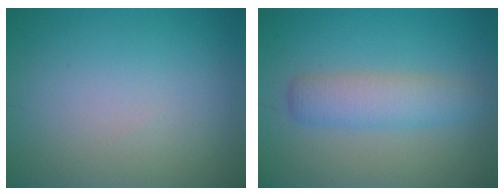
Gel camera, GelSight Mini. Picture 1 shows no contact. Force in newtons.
{"total": 3.7, "press": 3.7, "slide": 0.1}